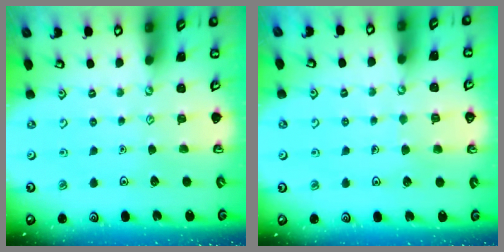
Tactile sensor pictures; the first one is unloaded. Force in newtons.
{"total": 5.3, "press": 5.3, "slide": 0.4}